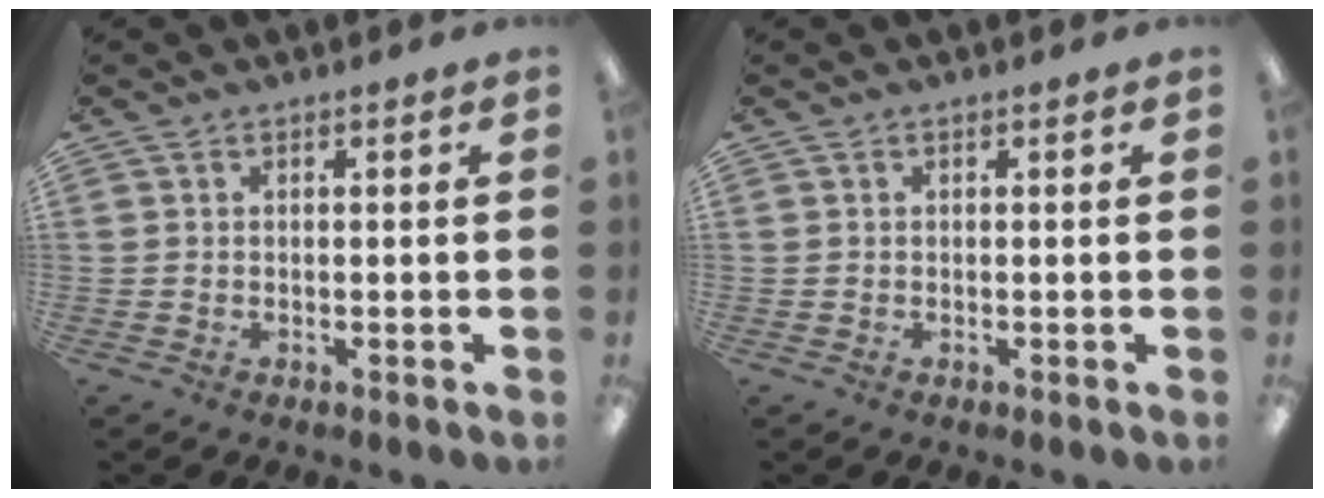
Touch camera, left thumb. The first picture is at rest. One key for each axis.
{"total": 0.0}